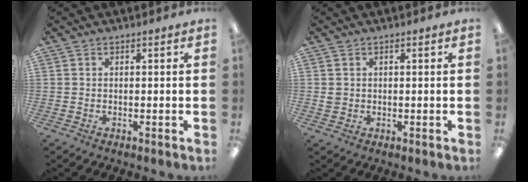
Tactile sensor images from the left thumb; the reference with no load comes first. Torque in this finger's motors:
{"motor_torque": [-0.35, 0.22, -0.16, 0.17, 0.01]}